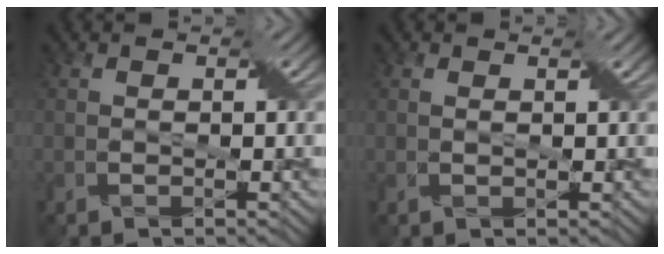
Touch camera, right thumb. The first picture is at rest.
{"total": 0.8, "force": [0.5, 0.2, 0.6], "torque": [-0.016, 0.001, 0.010]}